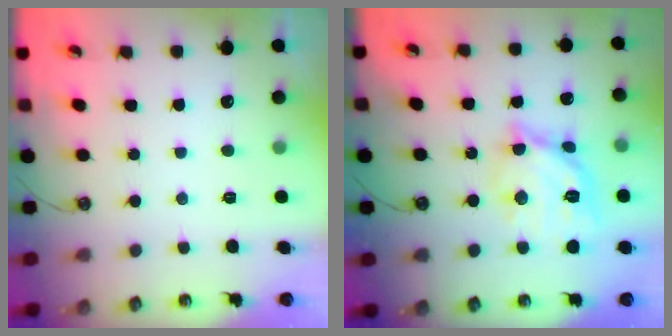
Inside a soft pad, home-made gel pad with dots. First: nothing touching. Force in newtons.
{"total": 15.3, "press": 15.2, "slide": 1.3}